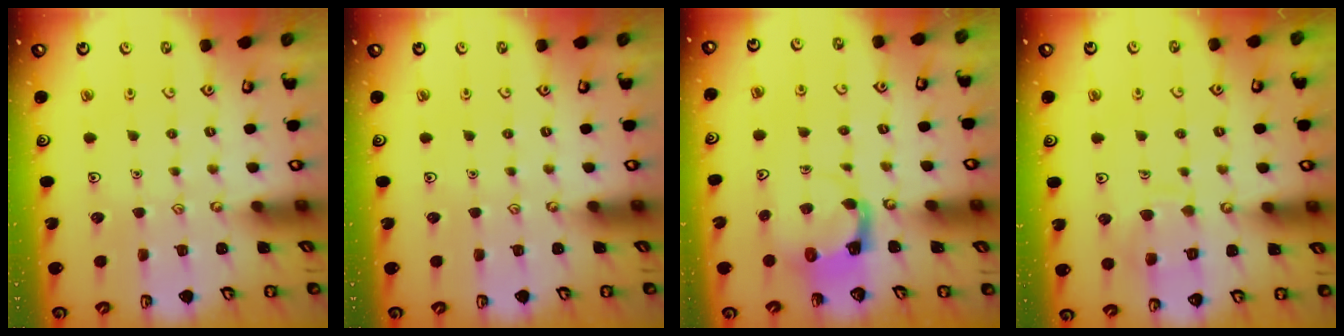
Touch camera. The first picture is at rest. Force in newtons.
{"total": 0.0}
{"total": 3.9, "press": 3.8, "slide": 0.7}
{"total": 8.5, "press": 8.5, "slide": 0.8}